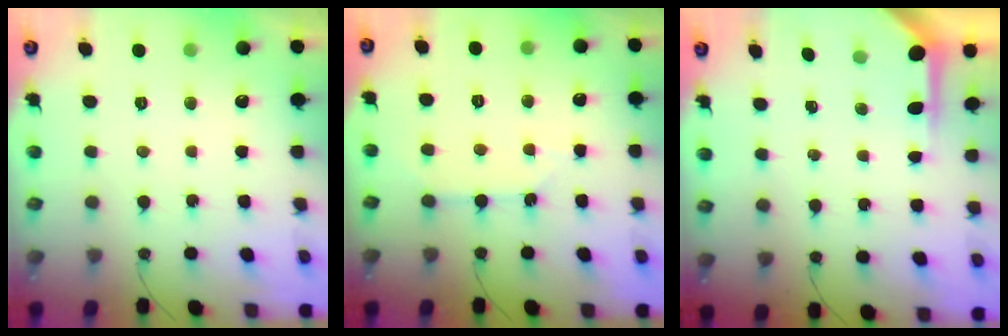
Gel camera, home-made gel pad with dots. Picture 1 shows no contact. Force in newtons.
{"total": 2.7, "press": 2.7, "slide": 0.3}
{"total": 4.6, "press": 4.5, "slide": 0.4}